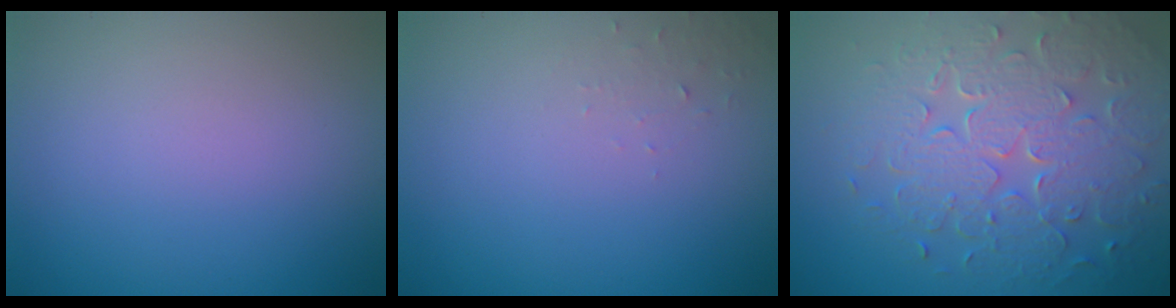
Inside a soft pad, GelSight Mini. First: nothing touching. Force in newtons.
{"total": 1.0, "press": 0.9, "slide": 0.1}
{"total": 8.1, "press": 5.8, "slide": 5.6}